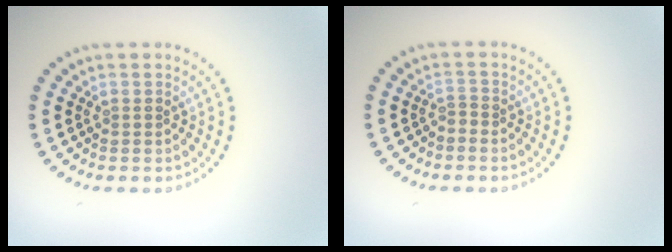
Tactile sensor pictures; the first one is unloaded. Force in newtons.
{"total": 0.5, "press": 0.2, "slide": 0.5}